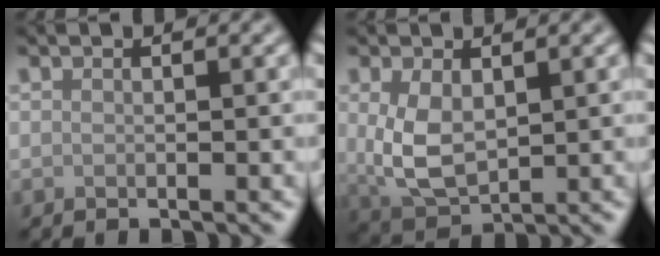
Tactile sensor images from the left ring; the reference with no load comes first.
{"total": 4.8, "force": [0.6, 2.9, 3.8], "torque": [-0.089, -0.004, 0.021]}